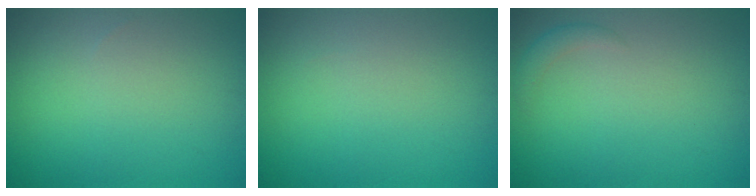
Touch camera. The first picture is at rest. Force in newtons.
{"total": 0.0}
{"total": 1.1, "press": 1.1, "slide": 0.1}